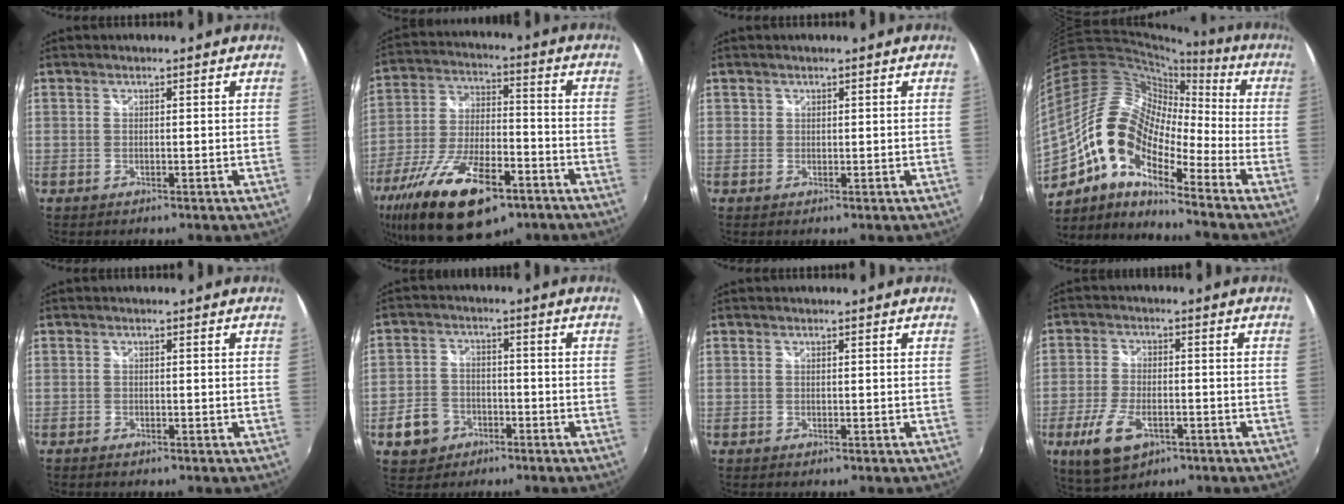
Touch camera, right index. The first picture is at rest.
{"total": 22.2, "force": [-13.4, 8.8, 15.4], "torque": [-0.307, -0.043, -0.223]}
{"total": 0.6, "force": [0.1, 0.6, 0.0], "torque": [0.000, 0.001, 0.001]}
{"total": 16.3, "force": [-7.5, 7.6, 12.2], "torque": [-0.211, 0.004, -0.159]}
{"total": 1.1, "force": [-0.9, 0.5, 0.4], "torque": [-0.010, -0.004, -0.018]}
{"total": 6.9, "force": [-3.4, 5.5, 2.3], "torque": [-0.070, 0.018, -0.049]}
{"total": 0.0}
{"total": 9.6, "force": [-4.5, 4.9, 7.0], "torque": [-0.162, -0.013, -0.077]}